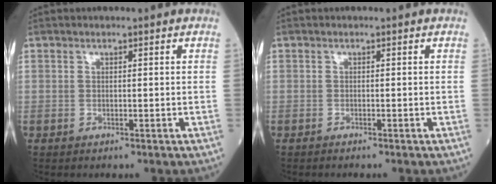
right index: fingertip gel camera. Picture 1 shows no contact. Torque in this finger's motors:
{"motor_torque": [-0.08, -0.09, 0.09, -0.01]}